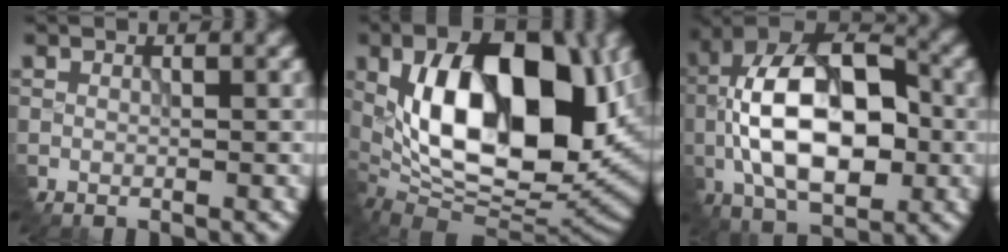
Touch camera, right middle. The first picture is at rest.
{"total": 15.7, "force": [1.3, 8.4, 13.2], "torque": [-0.202, -0.006, 0.014]}
{"total": 12.6, "force": [-2.1, 6.6, 10.5], "torque": [-0.189, 0.022, -0.049]}